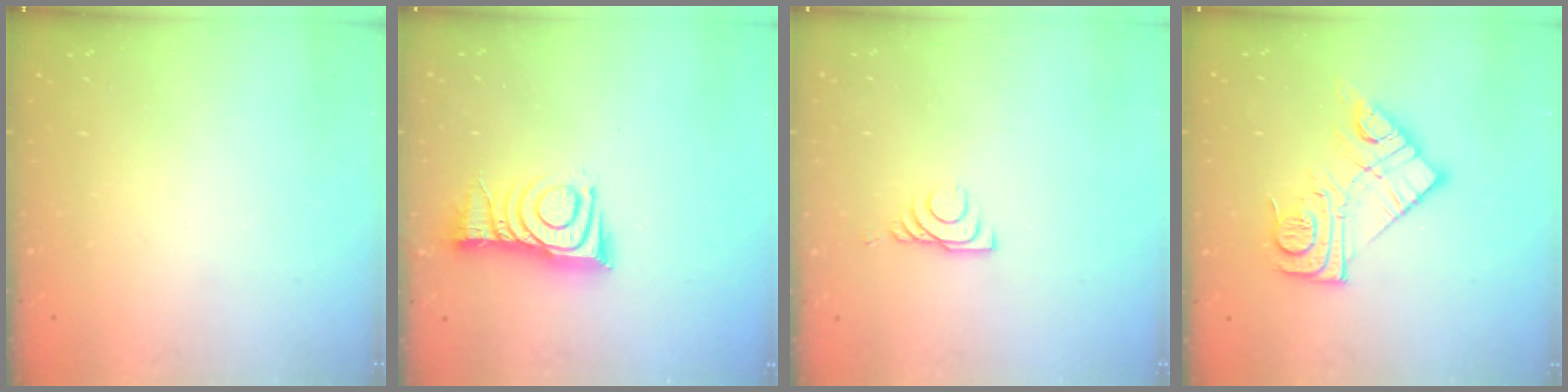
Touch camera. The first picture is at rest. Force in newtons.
{"total": 11.4, "press": 11.4, "slide": 0.6}
{"total": 6.9, "press": 6.9, "slide": 0.8}
{"total": 14.6, "press": 14.5, "slide": 0.8}